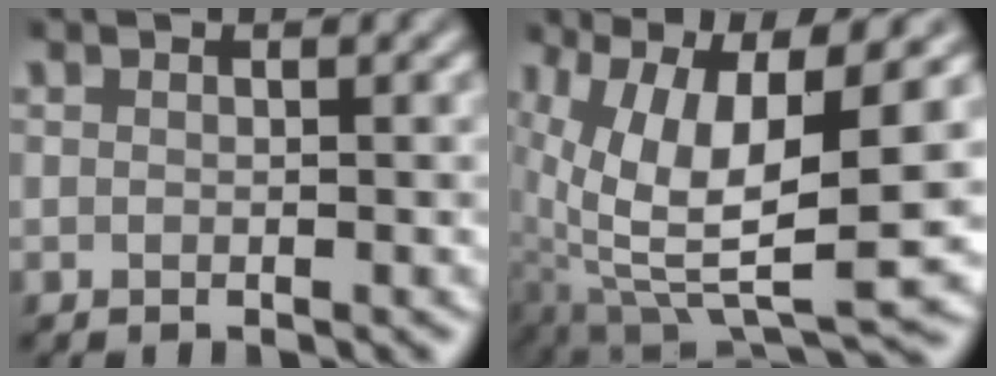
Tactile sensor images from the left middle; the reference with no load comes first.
{"total": 11.3, "force": [1.2, 3.4, 10.7], "torque": [-0.207, -0.020, 0.040]}